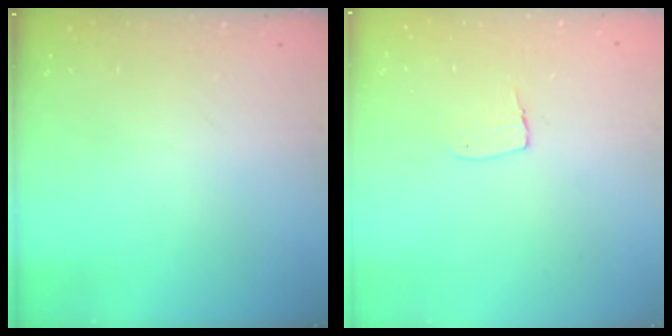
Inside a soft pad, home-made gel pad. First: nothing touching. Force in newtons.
{"total": 5.6, "press": 5.5, "slide": 0.4}